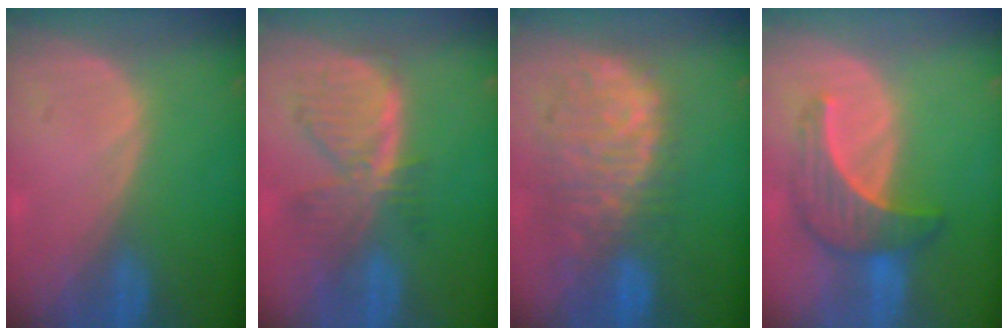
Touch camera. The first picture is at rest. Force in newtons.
{"total": 8.1, "press": 7.0, "slide": 4.0}
{"total": 11.4, "press": 9.6, "slide": 6.1}
{"total": 6.7, "press": 6.7, "slide": 0.7}